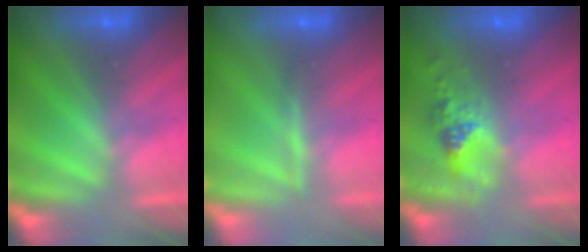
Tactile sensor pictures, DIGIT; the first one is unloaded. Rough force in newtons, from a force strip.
{"total": 3.6}
{"total": 2.5}